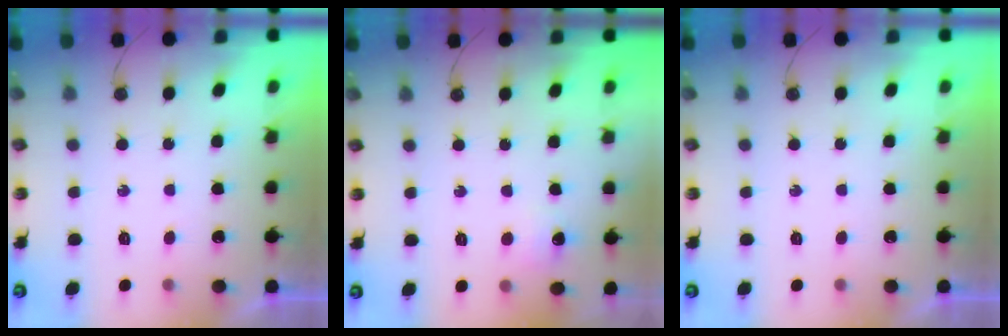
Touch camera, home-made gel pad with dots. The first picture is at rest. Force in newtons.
{"total": 6.5, "press": 6.4, "slide": 0.9}
{"total": 0.0}